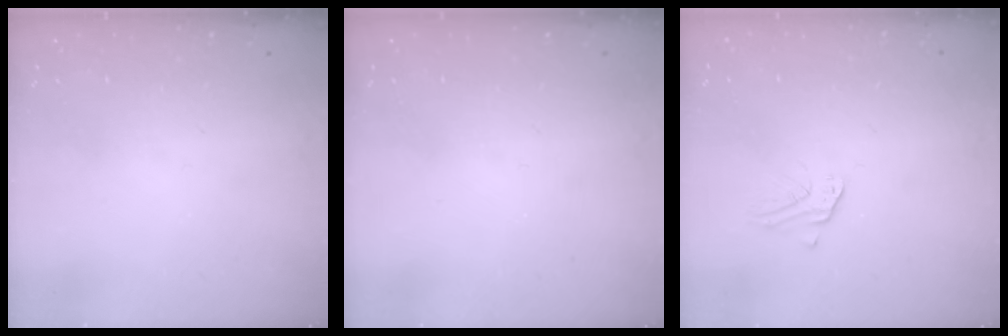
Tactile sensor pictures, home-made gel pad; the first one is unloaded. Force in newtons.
{"total": 0.0}
{"total": 2.2, "press": 2.2, "slide": 0.2}